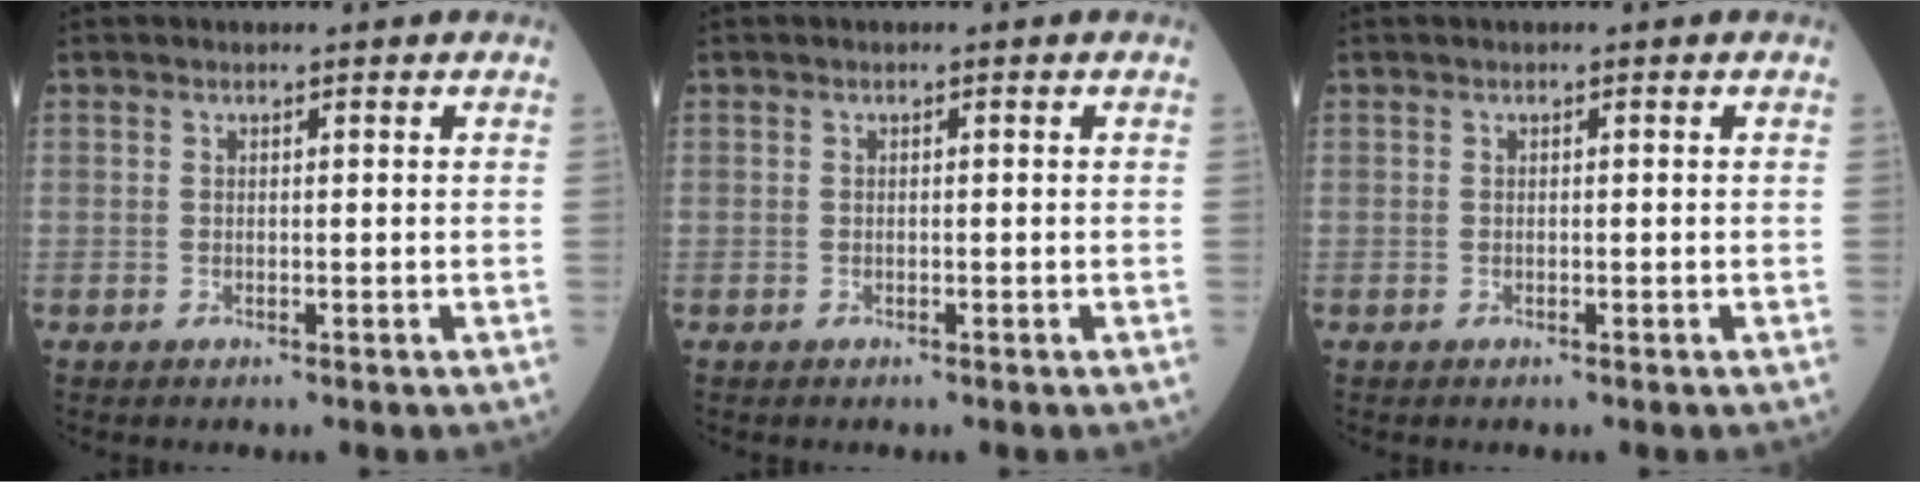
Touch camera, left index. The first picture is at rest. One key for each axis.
{"total": 0.0}
{"total": 0.0}